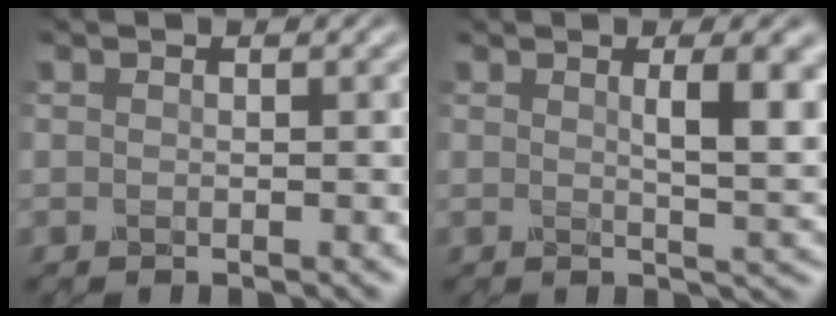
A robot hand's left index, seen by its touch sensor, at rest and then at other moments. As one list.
[{"total": 5.5, "force": [1.5, 1.5, 5.1], "torque": [-0.057, 0.002, 0.022]}]